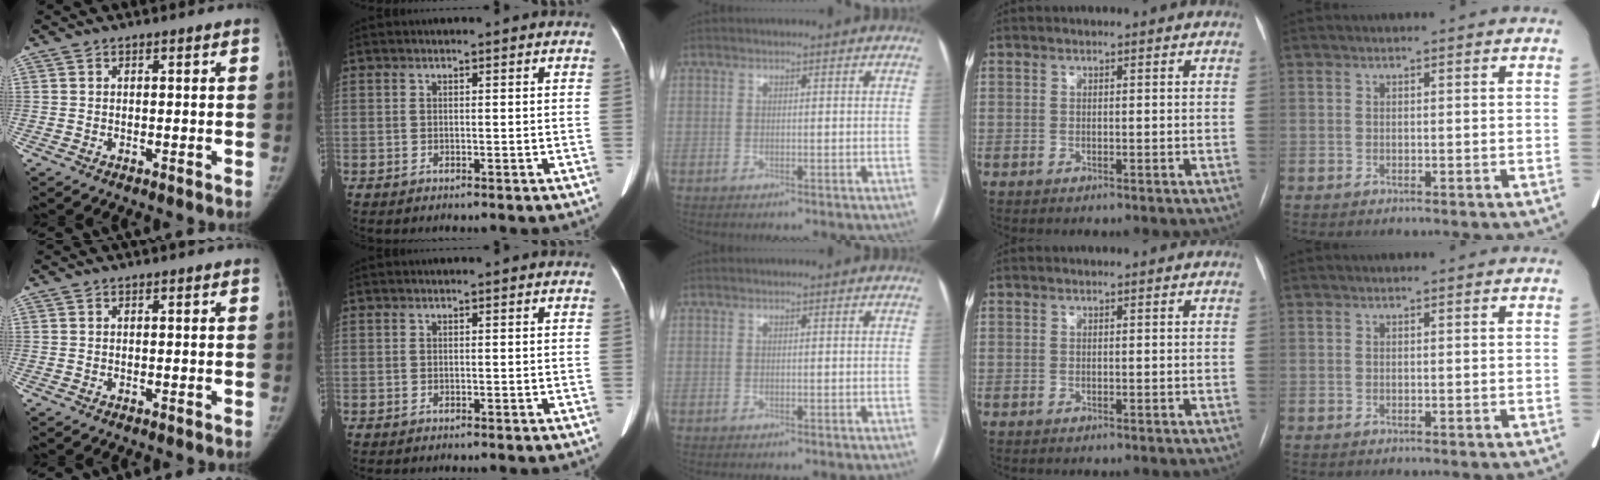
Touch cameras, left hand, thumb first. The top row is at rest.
{}